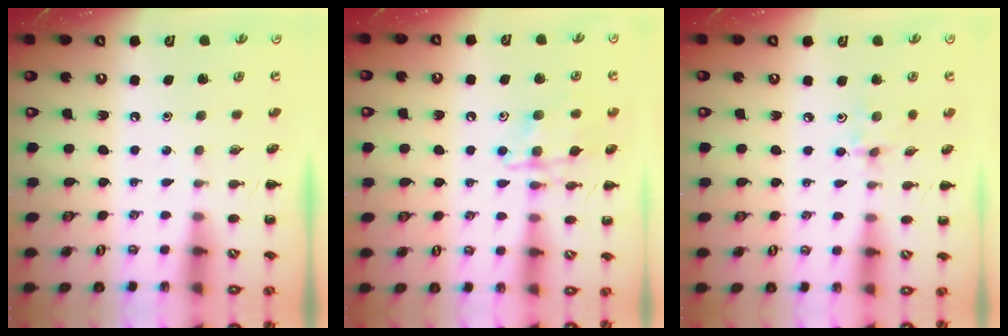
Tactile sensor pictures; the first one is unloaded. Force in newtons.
{"total": 13.2, "press": 13.2, "slide": 0.8}
{"total": 3.0, "press": 2.8, "slide": 0.9}